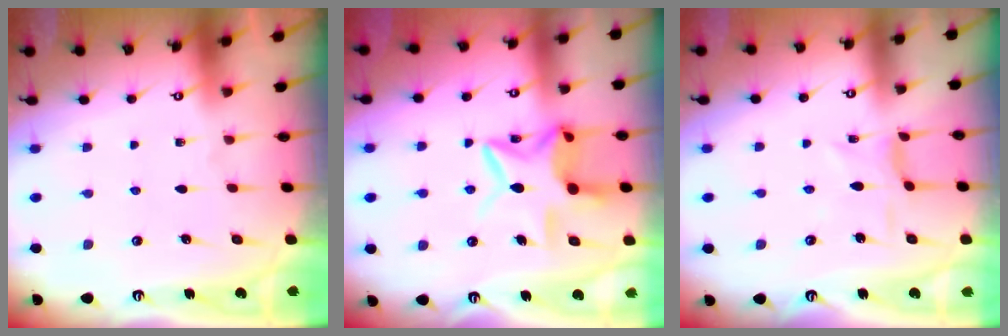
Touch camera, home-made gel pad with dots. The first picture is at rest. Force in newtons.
{"total": 11.5, "press": 11.4, "slide": 1.0}
{"total": 2.4, "press": 2.4, "slide": 0.6}